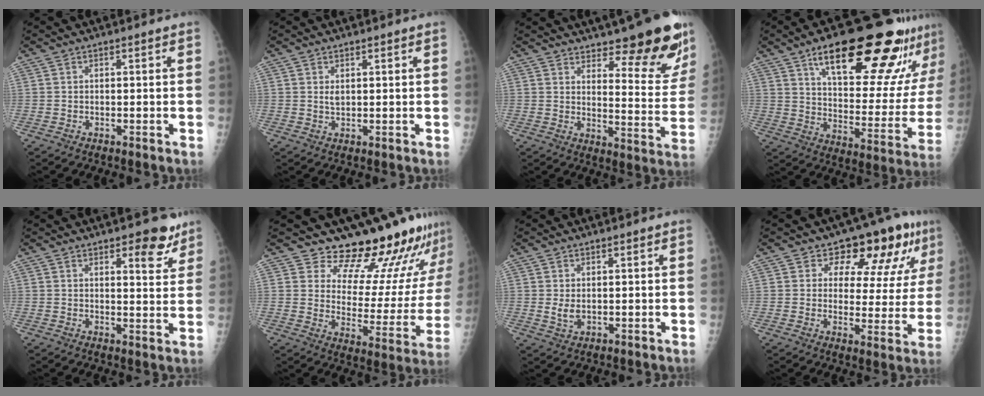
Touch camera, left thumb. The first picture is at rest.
{"total": 1.4, "force": [0.6, 0.8, 0.9], "torque": [-0.013, -0.005, 0.014]}
{"total": 16.0, "force": [11.8, 4.7, 9.7], "torque": [-0.076, -0.093, 0.158]}
{"total": 28.1, "force": [17.9, 9.2, 19.6], "torque": [-0.241, -0.056, 0.269]}
{"total": 6.8, "force": [4.6, 2.8, 4.3], "torque": [-0.027, -0.028, 0.057]}
{"total": 19.9, "force": [18.5, 5.5, 4.5], "torque": [-0.004, -0.167, 0.237]}
{"total": 2.4, "force": [0.4, 1.6, 1.8], "torque": [-0.028, -0.008, 0.014]}
{"total": 14.3, "force": [8.3, 7.7, 8.7], "torque": [-0.057, -0.032, 0.107]}